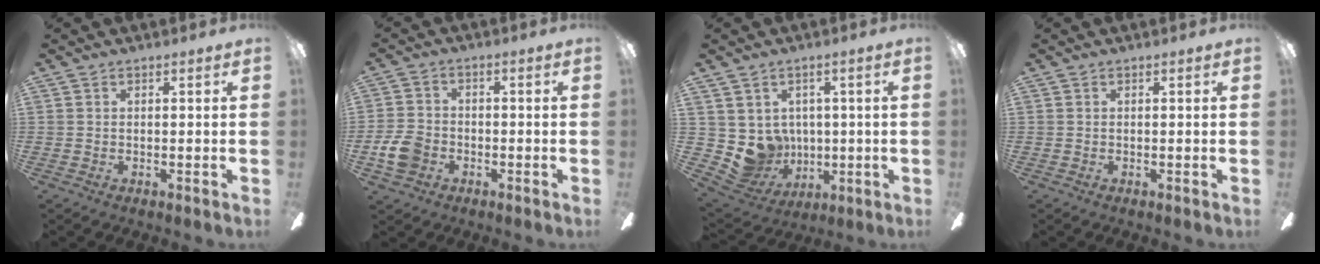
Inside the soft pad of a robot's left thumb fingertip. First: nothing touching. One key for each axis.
{"total": 7.2, "fx": -2.6, "fy": 5.6, "fz": 3.8, "tx": -0.093, "ty": 0.016, "tz": -0.050}
{"total": 8.3, "fx": 1.7, "fy": 8.0, "fz": 1.5, "tx": -0.069, "ty": -0.028, "tz": 0.041}
{"total": 0.0}